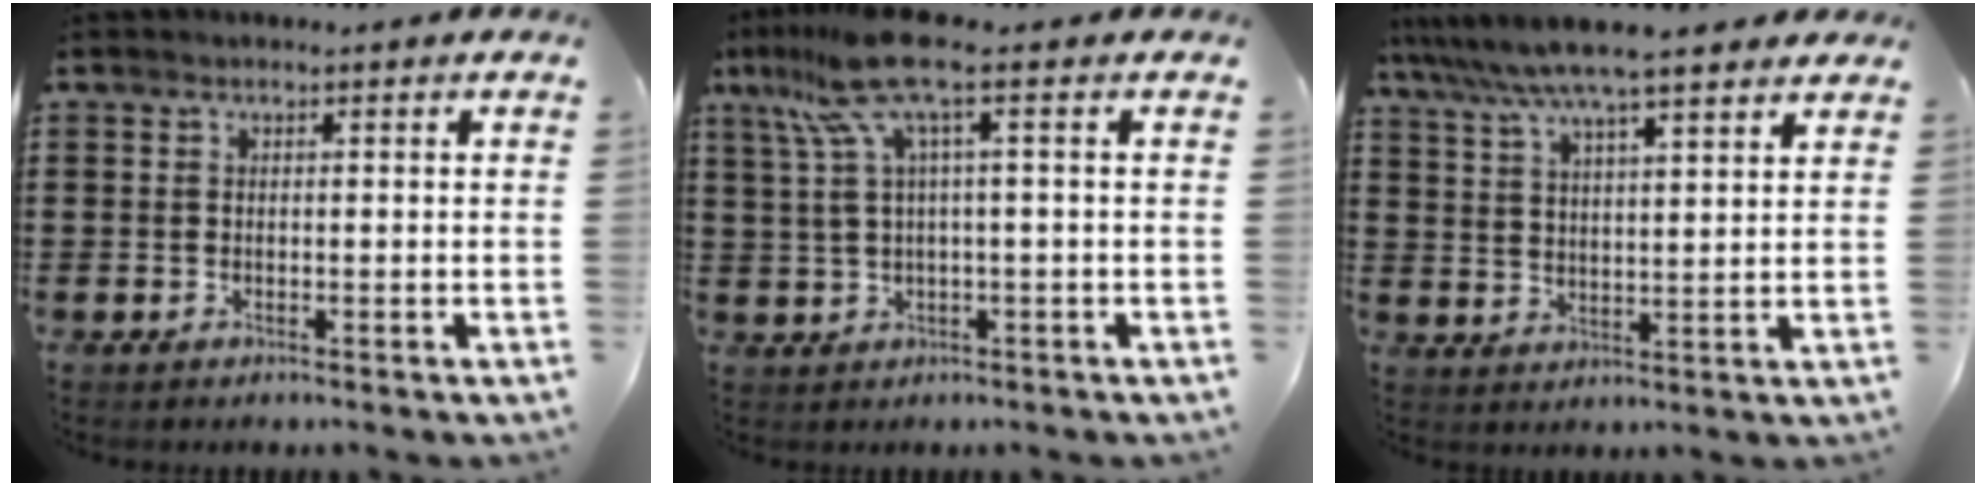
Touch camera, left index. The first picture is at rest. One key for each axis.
{"total": 8.5, "fx": 3.4, "fy": 0.7, "fz": 7.8, "tx": -0.185, "ty": -0.015, "tz": 0.052}
{"total": 7.6, "fx": 6.4, "fy": 0.7, "fz": 3.9, "tx": -0.097, "ty": -0.021, "tz": 0.112}